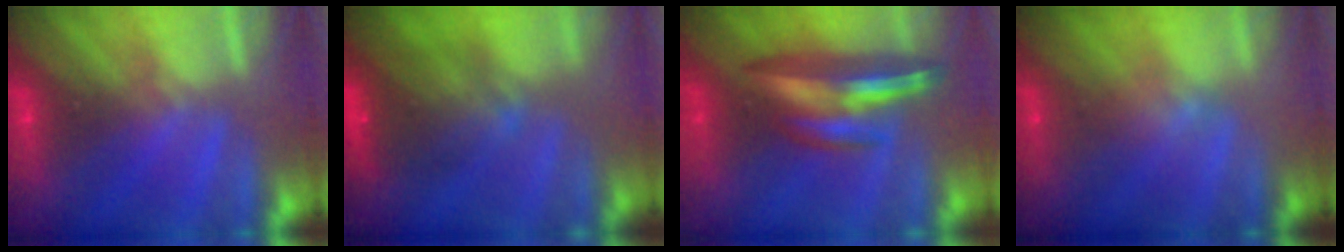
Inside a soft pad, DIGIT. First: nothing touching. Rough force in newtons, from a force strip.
{"total": 7.6}
{"total": 7.9}
{"total": 2.4}